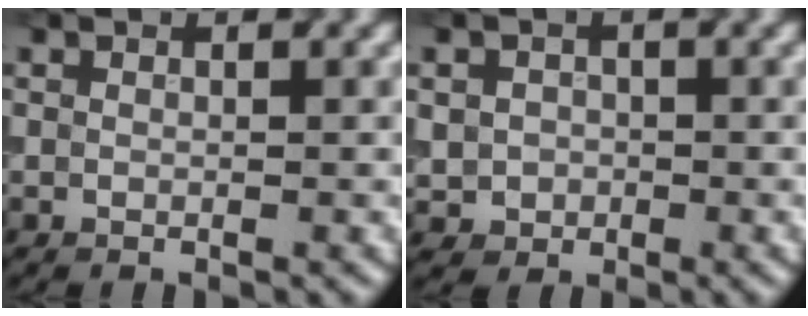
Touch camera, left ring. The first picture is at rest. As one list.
[{"total": 2.2, "force": [-0.2, 2.0, 0.7], "torque": [-0.007, -0.004, -0.003]}]